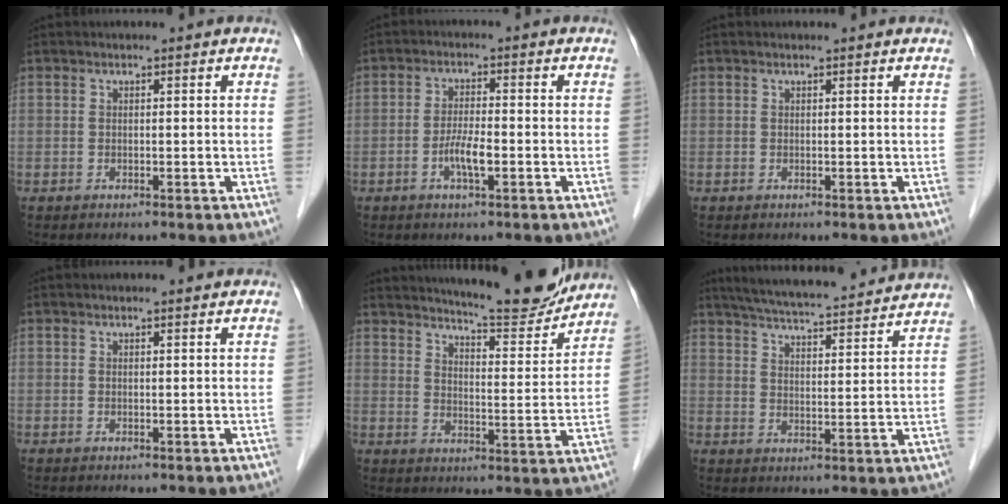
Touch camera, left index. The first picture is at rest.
{"total": 3.8, "force": [-1.4, 0.6, 3.5], "torque": [-0.070, -0.001, -0.028]}
{"total": 1.1, "force": [1.1, 0.1, 0.2], "torque": [-0.012, 0.007, 0.011]}
{"total": 0.8, "force": [0.8, 0.0, 0.3], "torque": [-0.011, 0.002, 0.011]}
{"total": 14.5, "force": [13.6, 1.1, 4.9], "torque": [-0.074, -0.027, 0.182]}
{"total": 20.9, "force": [19.1, 2.2, 8.1], "torque": [-0.131, 0.016, 0.259]}